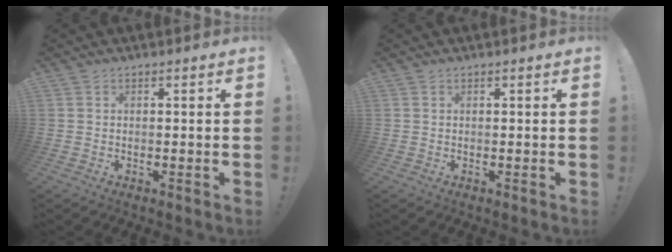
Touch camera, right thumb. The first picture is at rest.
{"total": 0.0}